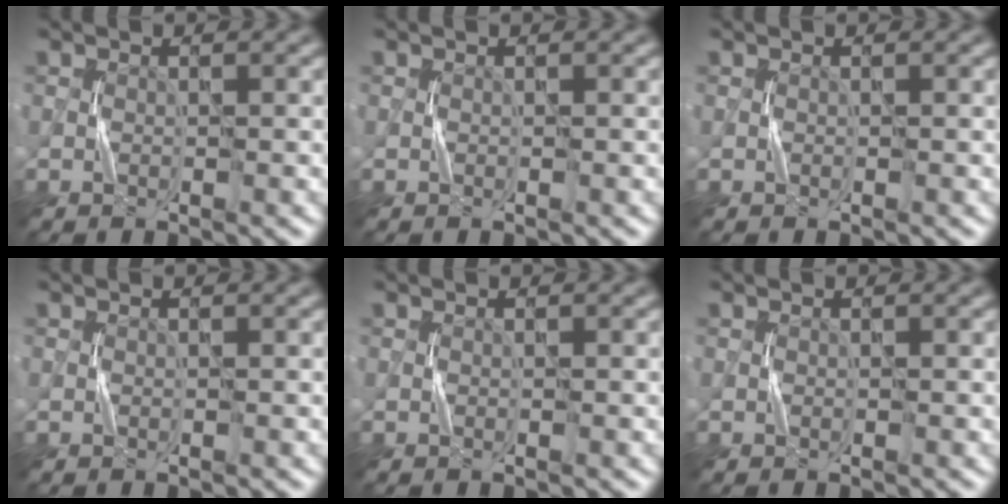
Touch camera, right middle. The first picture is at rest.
{"total": 0.0}
{"total": 0.0}
{"total": 0.0}
{"total": 0.0}
{"total": 0.0}